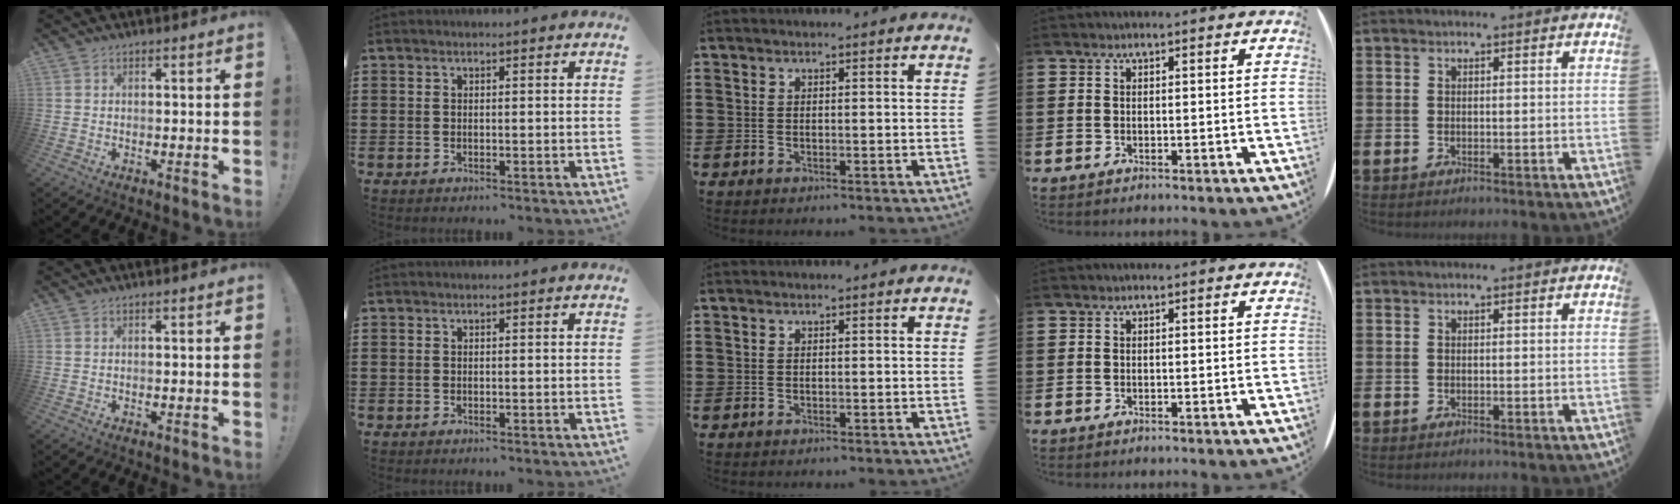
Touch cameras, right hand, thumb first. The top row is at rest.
{}